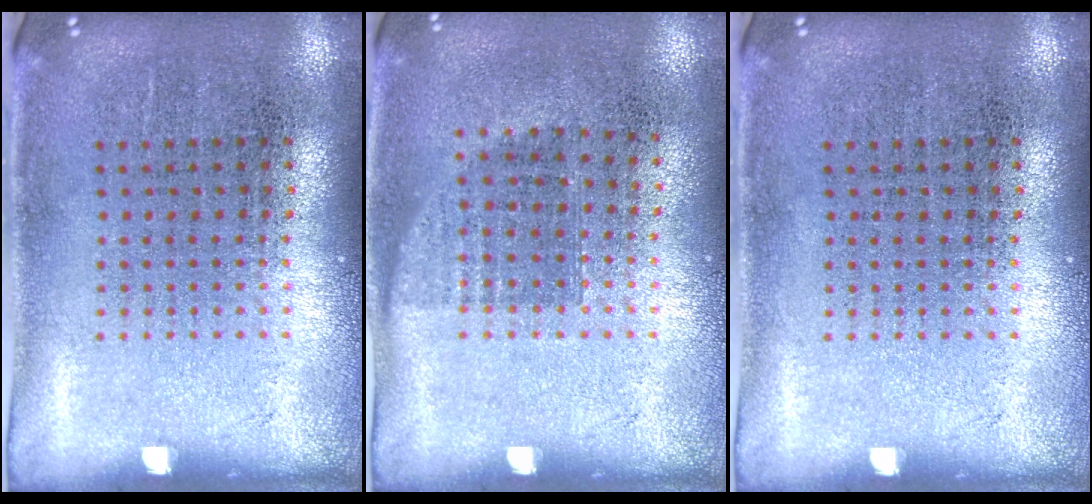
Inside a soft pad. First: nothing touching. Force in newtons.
{"total": 0.7, "press": 0.6, "slide": 0.3}
{"total": 0.0}